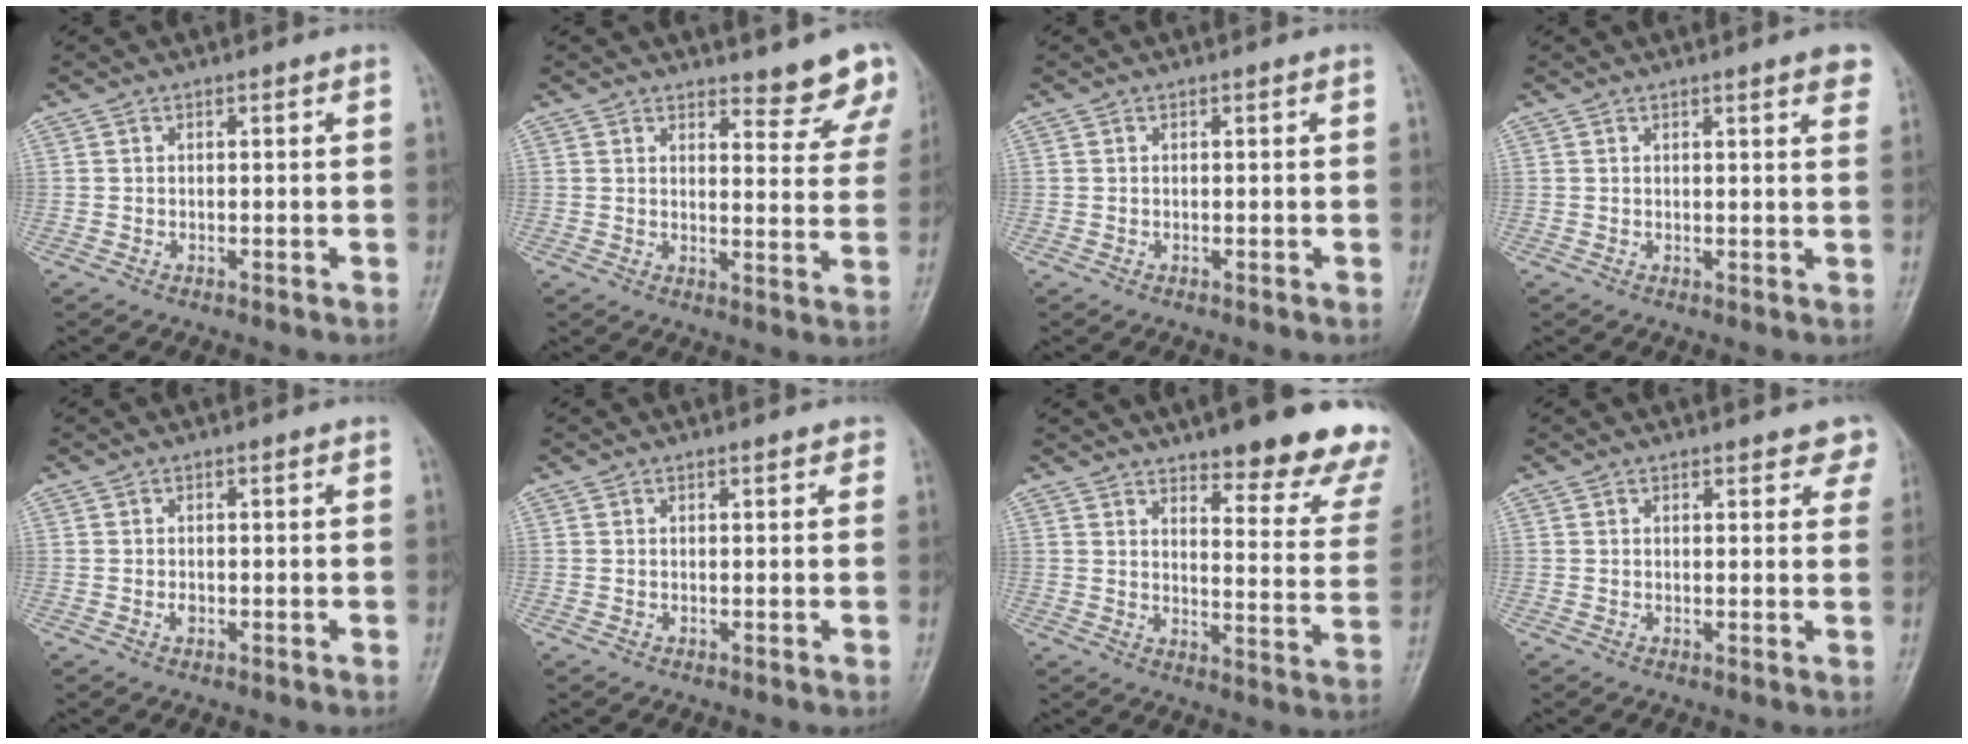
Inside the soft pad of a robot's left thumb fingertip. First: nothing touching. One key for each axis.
{"total": 7.2, "fx": 6.4, "fy": 2.2, "fz": 2.5, "tx": 0.008, "ty": -0.038, "tz": 0.056}
{"total": 0.0}
{"total": 3.9, "fx": 2.6, "fy": 0.5, "fz": 2.9, "tx": -0.024, "ty": -0.005, "tz": 0.026}
{"total": 0.9, "fx": -0.2, "fy": 0.6, "fz": 0.7, "tx": -0.009, "ty": 0.001, "tz": -0.003}
{"total": 1.2, "fx": 0.8, "fy": 0.6, "fz": 0.7, "tx": -0.004, "ty": -0.001, "tz": 0.006}
{"total": 20.5, "fx": 15.1, "fy": 5.5, "fz": 12.8, "tx": -0.122, "ty": -0.083, "tz": 0.181}
{"total": 4.8, "fx": 3.8, "fy": 2.0, "fz": 2.2, "tx": 0.010, "ty": -0.012, "tz": 0.033}